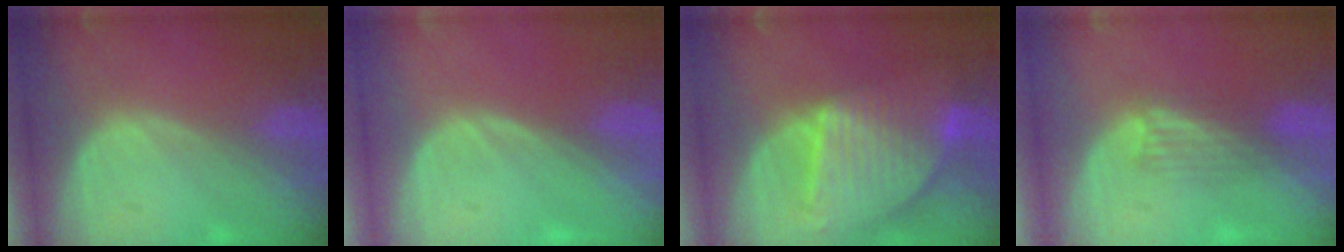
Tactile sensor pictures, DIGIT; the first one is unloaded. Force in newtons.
{"total": 0.0}
{"total": 9.6, "press": 8.4, "slide": 4.8}
{"total": 3.1, "press": 2.9, "slide": 1.1}